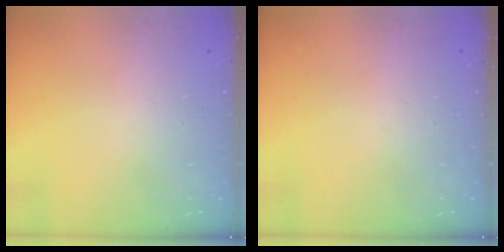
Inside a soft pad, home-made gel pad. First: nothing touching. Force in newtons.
{"total": 0.0}